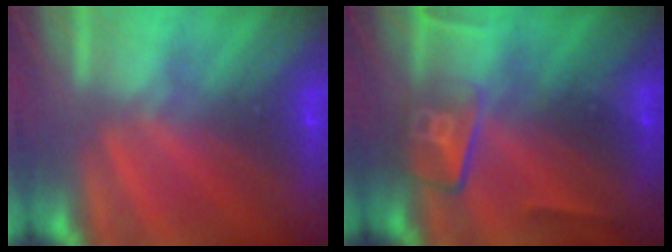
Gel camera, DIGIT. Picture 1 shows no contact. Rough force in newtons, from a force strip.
{"total": 2.4}